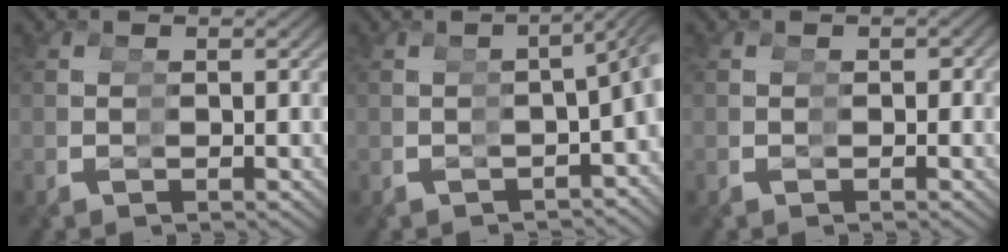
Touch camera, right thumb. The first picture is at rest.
{"total": 3.8, "force": [-0.6, 1.7, 3.4], "torque": [-0.043, 0.010, -0.011]}
{"total": 1.1, "force": [-0.1, 1.0, 0.4], "torque": [-0.001, -0.011, 0.000]}